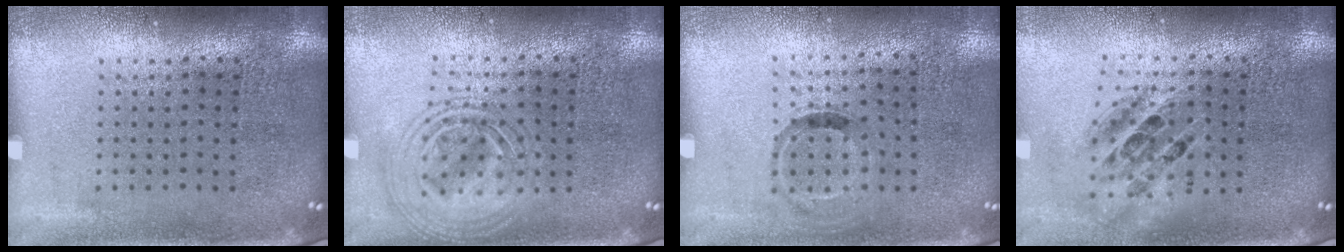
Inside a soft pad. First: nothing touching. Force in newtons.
{"total": 2.7, "press": 2.7, "slide": 0.3}
{"total": 0.8, "press": 0.5, "slide": 0.6}
{"total": 1.7, "press": 1.4, "slide": 1.0}